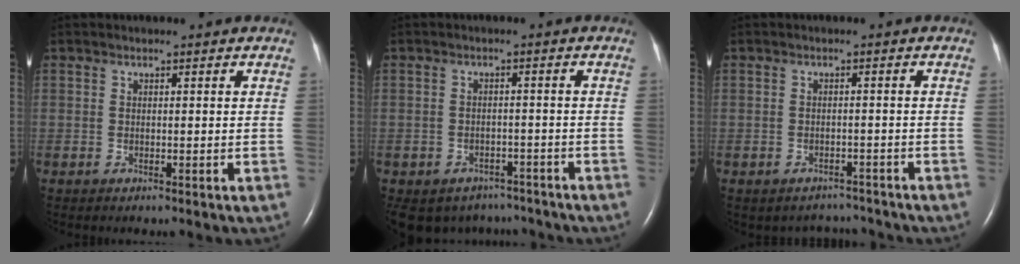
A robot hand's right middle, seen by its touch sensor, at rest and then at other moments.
{"total": 8.9, "force": [-7.2, 5.0, 1.0], "torque": [-0.020, 0.009, -0.087]}
{"total": 3.2, "force": [-2.9, 1.3, -0.5], "torque": [0.002, 0.012, -0.038]}